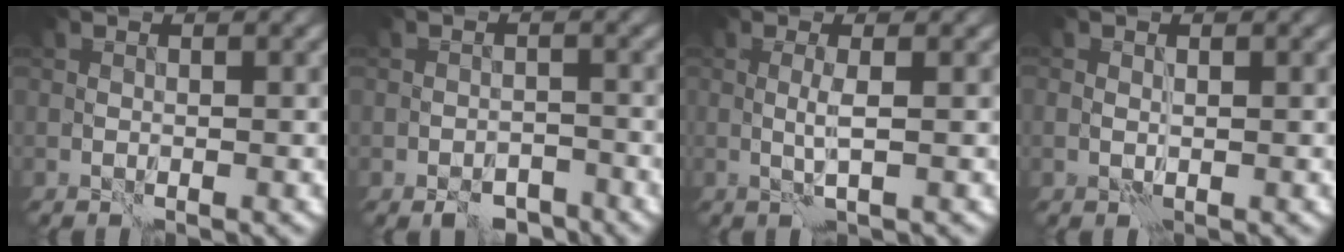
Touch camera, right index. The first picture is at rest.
{"total": 3.0, "force": [-2.4, 1.4, 1.2], "torque": [-0.012, -0.003, -0.038]}
{"total": 1.4, "force": [0.4, -0.2, 1.3], "torque": [-0.028, -0.004, 0.007]}
{"total": 0.6, "force": [0.3, 0.3, 0.4], "torque": [-0.007, -0.002, 0.005]}